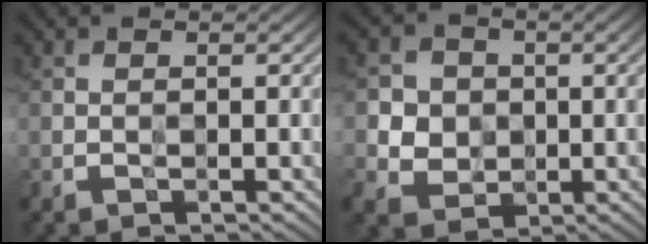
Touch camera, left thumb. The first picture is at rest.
{"total": 5.8, "force": [0.1, 5.5, 2.0], "torque": [-0.064, 0.009, -0.016]}